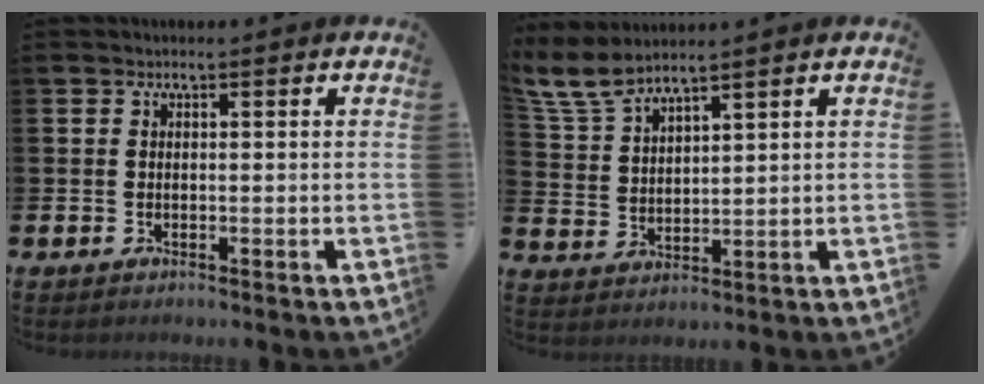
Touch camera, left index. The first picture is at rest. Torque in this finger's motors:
{"motor_torque": [1.22, -0.92, 0.62, 0.18]}